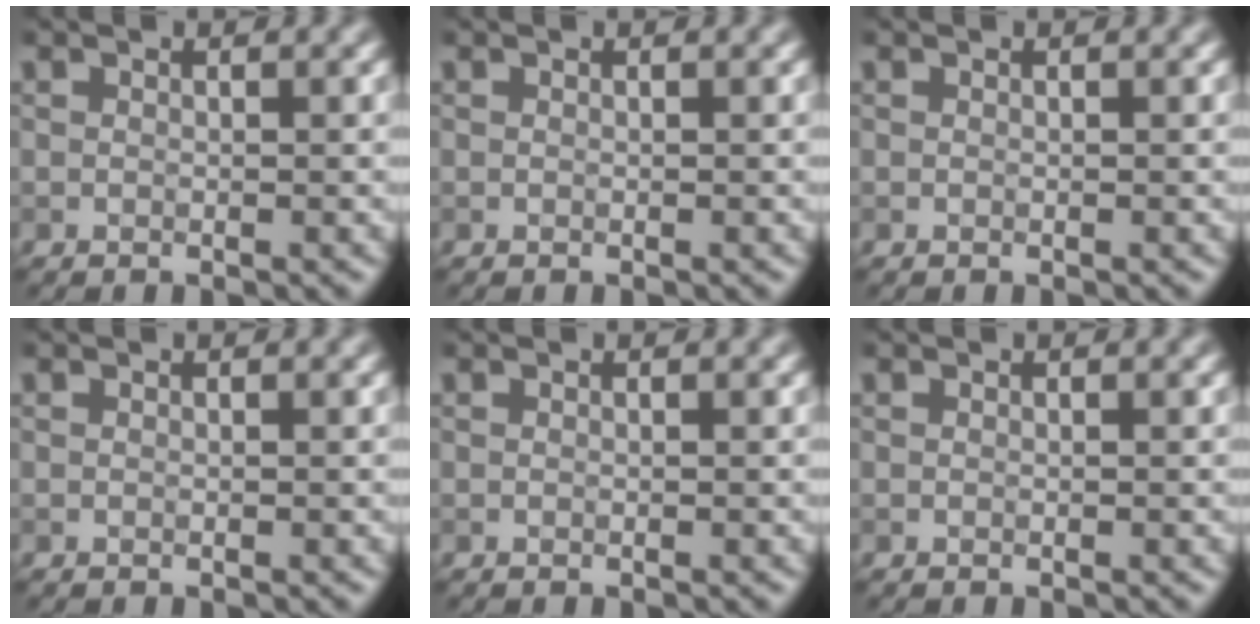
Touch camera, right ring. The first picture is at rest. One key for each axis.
{"total": 0.0}
{"total": 0.0}
{"total": 0.0}
{"total": 0.0}
{"total": 0.0}